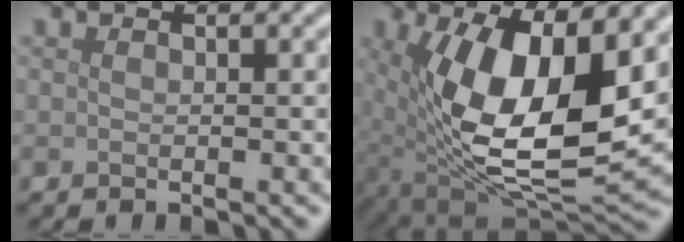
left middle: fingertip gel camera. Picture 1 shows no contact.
{"total": 14.8, "force": [2.9, 6.3, 13.1], "torque": [-0.224, -0.018, 0.053]}